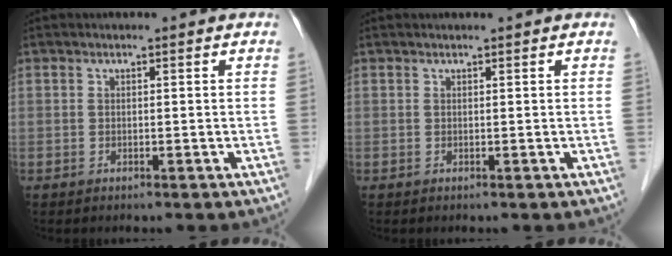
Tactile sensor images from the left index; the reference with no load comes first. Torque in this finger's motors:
{"motor_torque": [0.12, -0.01, -0.04, -0.01]}